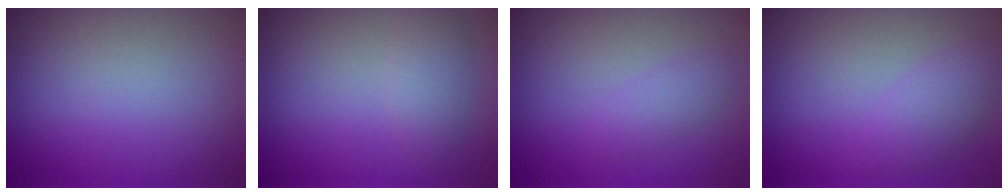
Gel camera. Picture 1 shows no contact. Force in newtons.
{"total": 2.3, "press": 2.3, "slide": 0.0}
{"total": 1.6, "press": 1.6, "slide": 0.0}
{"total": 2.5, "press": 2.5, "slide": 0.1}